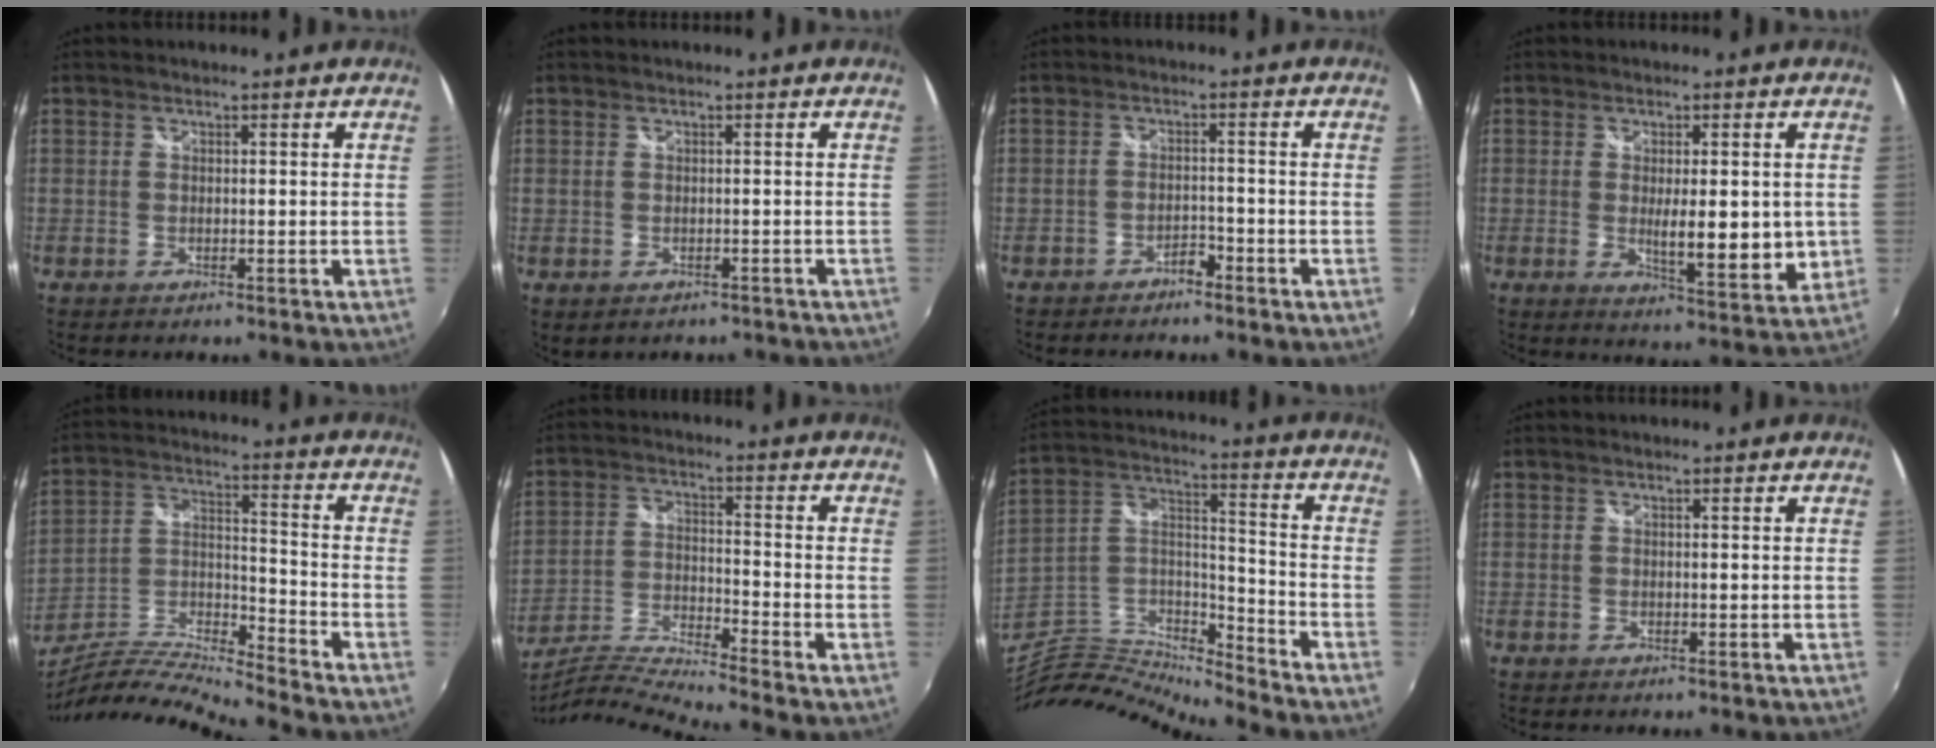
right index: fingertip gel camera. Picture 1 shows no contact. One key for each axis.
{"total": 2.5, "fx": -1.2, "fy": 1.9, "fz": 1.0, "tx": -0.021, "ty": -0.010, "tz": -0.012}
{"total": 2.2, "fx": -2.0, "fy": 0.8, "fz": 0.7, "tx": -0.015, "ty": 0.003, "tz": -0.032}
{"total": 9.7, "fx": -0.4, "fy": 2.9, "fz": 9.3, "tx": -0.142, "ty": -0.023, "tz": 0.003}
{"total": 13.1, "fx": -11.4, "fy": -0.2, "fz": 6.3, "tx": -0.130, "ty": -0.009, "tz": -0.225}
{"total": 11.3, "fx": -10.1, "fy": -1.9, "fz": 4.7, "tx": -0.086, "ty": -0.024, "tz": -0.191}
{"total": 12.9, "fx": -12.5, "fy": 0.0, "fz": 3.2, "tx": -0.078, "ty": 0.017, "tz": -0.257}
{"total": 0.0}